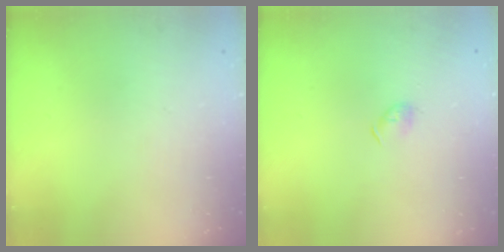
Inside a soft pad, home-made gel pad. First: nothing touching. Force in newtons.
{"total": 3.5, "press": 3.4, "slide": 0.6}